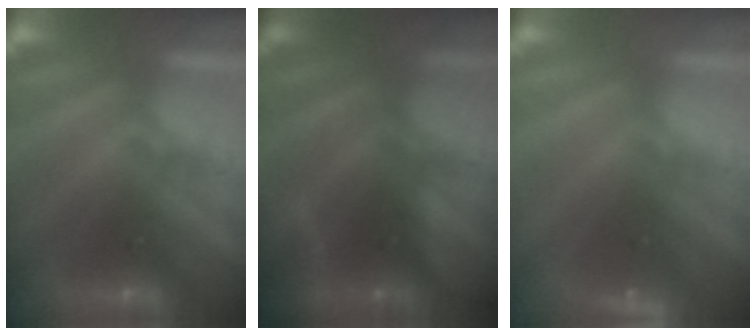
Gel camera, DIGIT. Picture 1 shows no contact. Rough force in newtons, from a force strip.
{"total": 6.3}
{"total": 2.3}